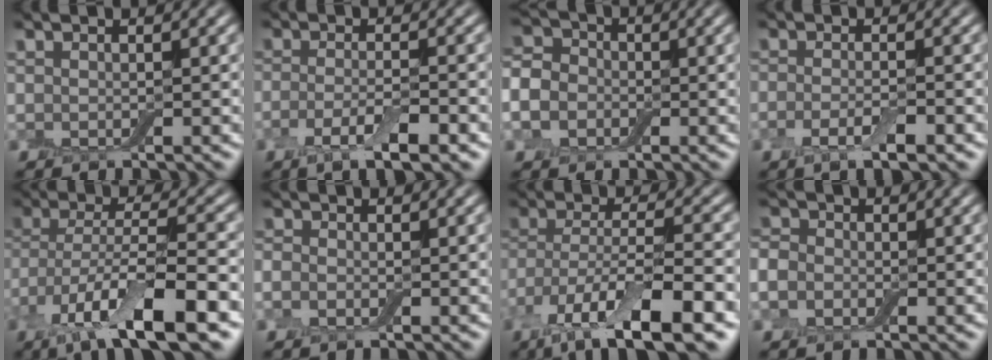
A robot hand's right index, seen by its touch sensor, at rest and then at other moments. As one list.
[{"total": 4.3, "force": [-2.1, 1.1, 3.6], "torque": [-0.070, -0.005, -0.039]}, {"total": 6.5, "force": [-1.7, 5.6, 2.9], "torque": [-0.060, -0.001, -0.060]}, {"total": 2.9, "force": [-1.4, 0.8, 2.5], "torque": [-0.049, -0.005, -0.027]}, {"total": 10.1, "force": [-4.8, 3.1, 8.3], "torque": [-0.155, -0.006, -0.090]}, {"total": 1.1, "force": [-0.4, 0.9, 0.6], "torque": [-0.011, 0.000, -0.013]}, {"total": 10.7, "force": [-5.9, 3.3, 8.3], "torque": [-0.154, -0.018, -0.106]}, {"total": 3.0, "force": [-0.5, 2.6, 1.4], "torque": [-0.012, 0.010, -0.026]}]